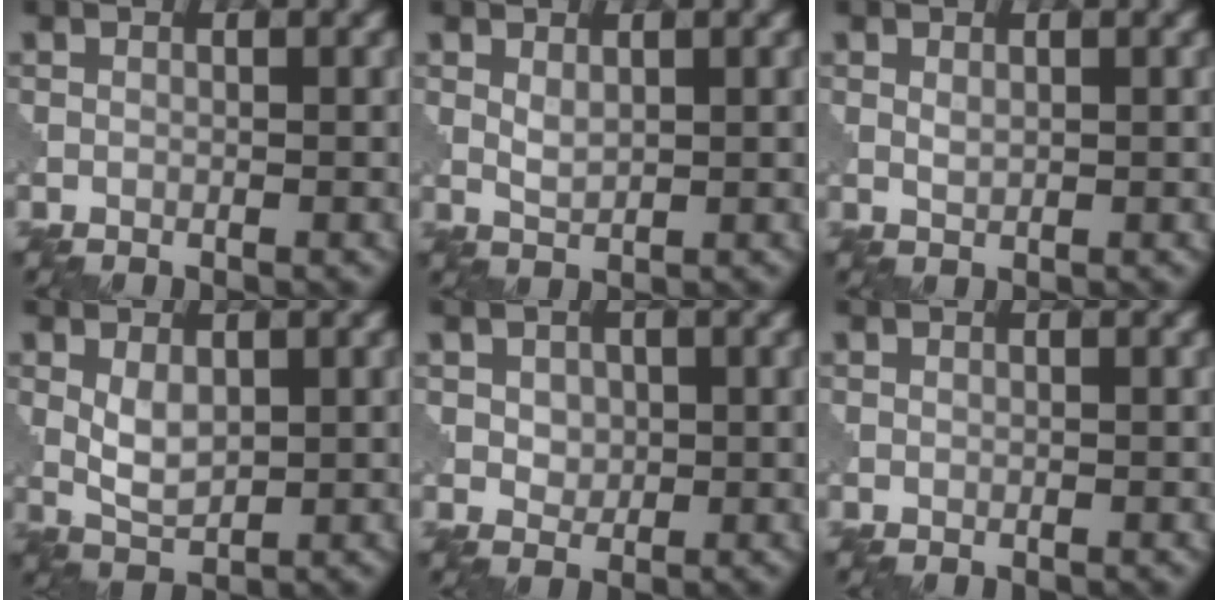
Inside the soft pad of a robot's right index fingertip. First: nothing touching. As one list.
[{"total": 1.4, "force": [0.6, 0.7, 1.1], "torque": [-0.027, -0.001, 0.015]}, {"total": 0.8, "force": [0.3, 0.4, 0.7], "torque": [-0.016, -0.001, 0.007]}, {"total": 2.9, "force": [0.5, 1.6, 2.3], "torque": [-0.054, -0.001, 0.013]}, {"total": 1.7, "force": [0.4, 1.4, 0.9], "torque": [-0.018, -0.001, 0.008]}, {"total": 0.0}]